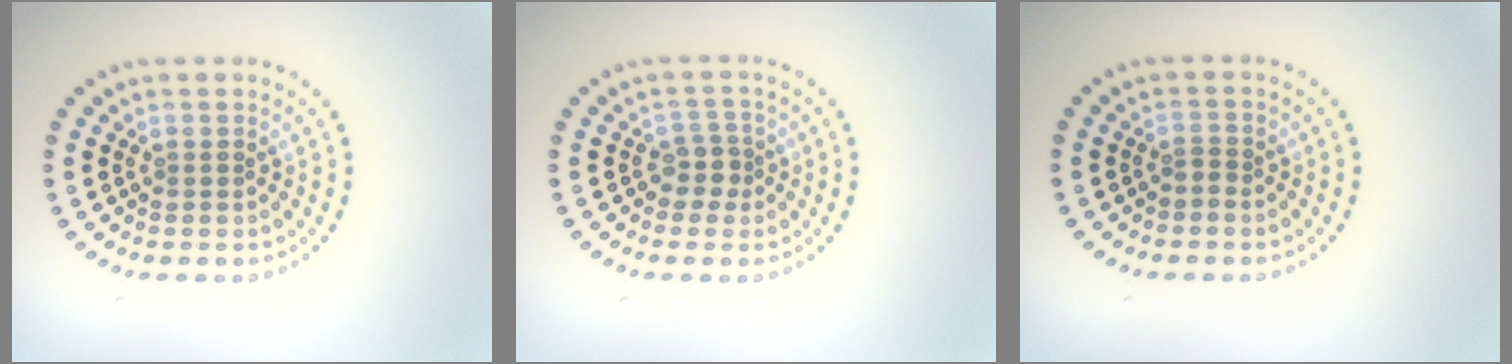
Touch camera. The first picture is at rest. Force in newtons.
{"total": 1.8, "press": 1.4, "slide": 1.2}
{"total": 0.6, "press": 0.4, "slide": 0.5}